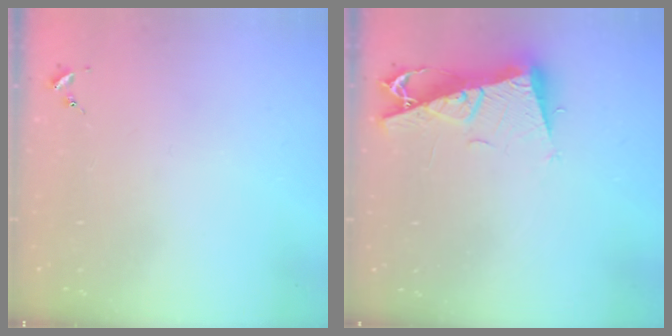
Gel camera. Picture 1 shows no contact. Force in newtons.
{"total": 10.6, "press": 10.5, "slide": 1.3}